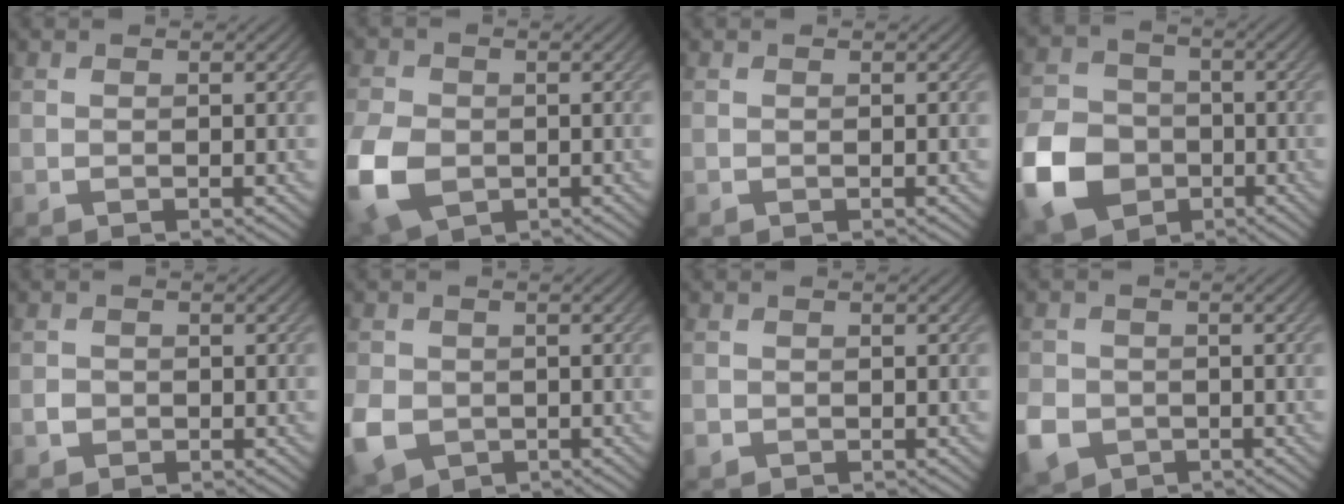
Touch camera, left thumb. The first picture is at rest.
{"total": 9.6, "force": [-2.7, 7.0, 6.1], "torque": [-0.181, -0.023, -0.058]}
{"total": 0.0}
{"total": 11.1, "force": [-4.3, 8.6, 5.5], "torque": [-0.147, -0.024, -0.100]}
{"total": 1.3, "force": [-0.5, 1.2, 0.3], "torque": [-0.004, -0.002, -0.012]}
{"total": 6.4, "force": [-1.9, 5.2, 3.2], "torque": [-0.100, -0.021, -0.041]}
{"total": 1.2, "force": [-0.6, 1.0, 0.3], "torque": [-0.008, -0.008, -0.014]}
{"total": 6.2, "force": [-2.6, 5.0, 2.6], "torque": [-0.077, -0.020, -0.057]}